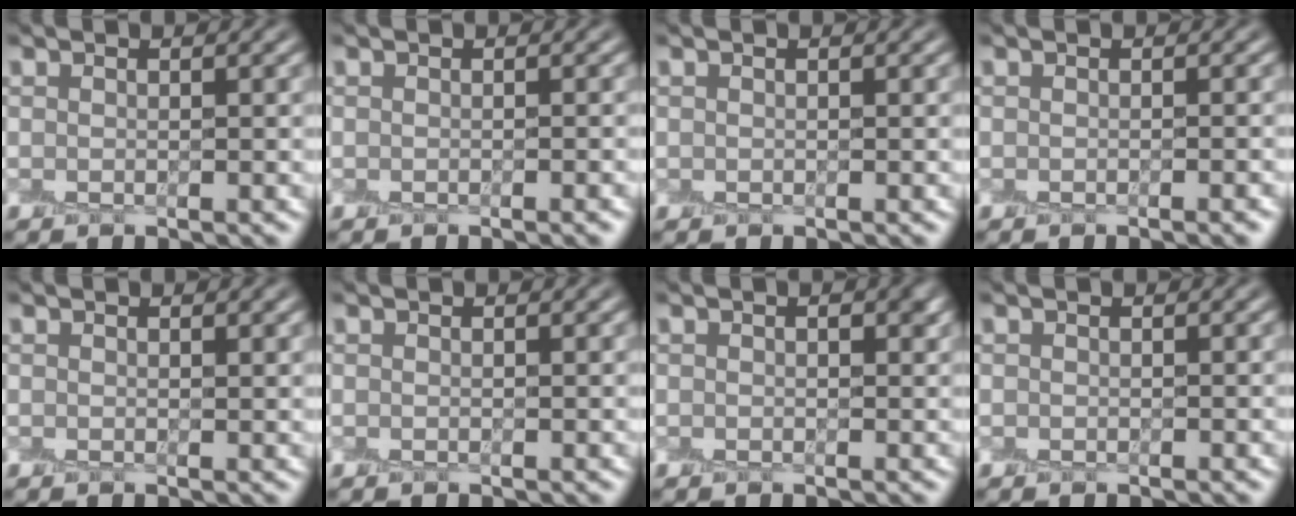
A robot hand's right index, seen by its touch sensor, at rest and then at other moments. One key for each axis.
{"total": 1.0, "fx": -0.6, "fy": 0.1, "fz": 0.7, "tx": -0.009, "ty": -0.003, "tz": -0.007}
{"total": 0.0}
{"total": 1.3, "fx": -0.8, "fy": 0.2, "fz": 1.0, "tx": -0.009, "ty": -0.002, "tz": -0.009}
{"total": 0.5, "fx": 0.2, "fy": 0.3, "fz": 0.3, "tx": -0.003, "ty": -0.002, "tz": 0.002}
{"total": 0.0}
{"total": 1.2, "fx": 0.2, "fy": 0.8, "fz": 0.9, "tx": -0.009, "ty": -0.001, "tz": 0.001}
{"total": 0.0}